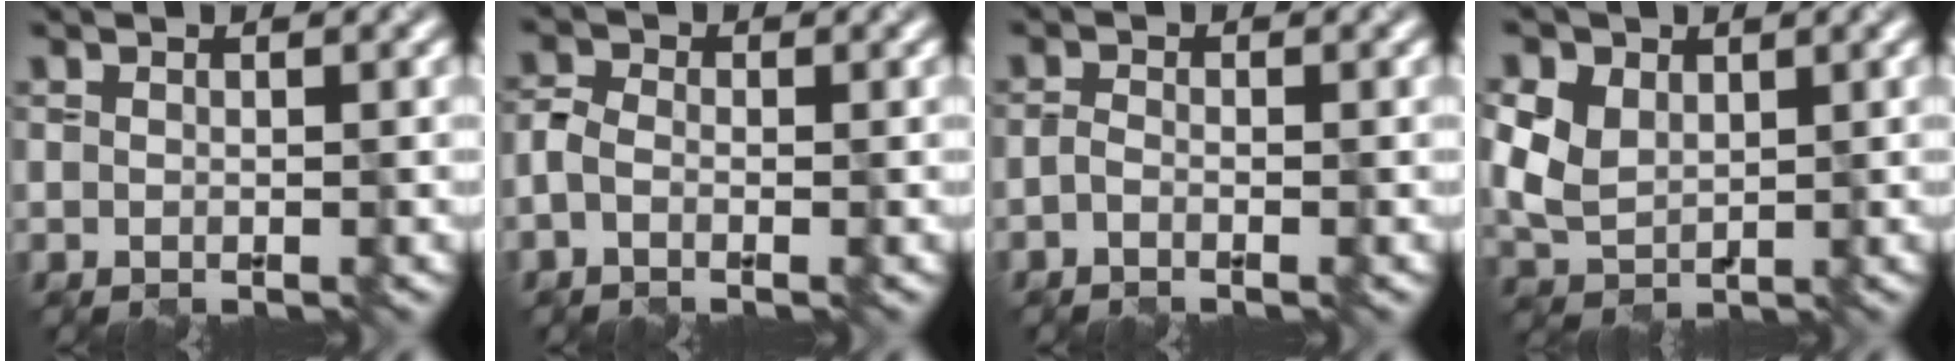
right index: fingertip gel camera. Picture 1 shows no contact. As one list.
[{"total": 1.9, "force": [-0.8, 1.3, 1.1], "torque": [-0.028, 0.002, -0.020]}, {"total": 0.9, "force": [-0.7, 0.3, 0.6], "torque": [-0.013, 0.003, -0.017]}, {"total": 4.6, "force": [1.2, 3.5, 2.8], "torque": [-0.076, 0.004, 0.022]}]